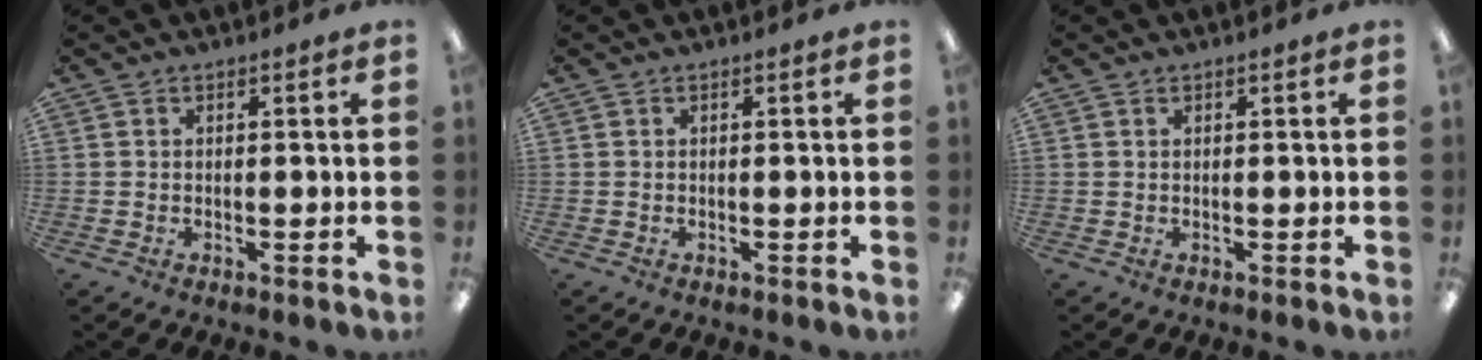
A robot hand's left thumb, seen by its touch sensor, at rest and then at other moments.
{"total": 0.0}
{"total": 0.0}